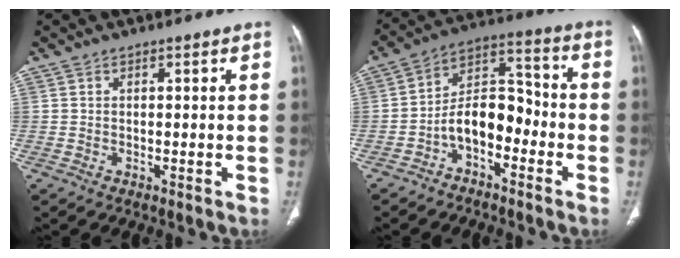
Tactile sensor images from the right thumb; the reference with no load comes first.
{"total": 10.3, "force": [-4.1, 6.3, 7.0], "torque": [-0.095, 0.064, -0.080]}